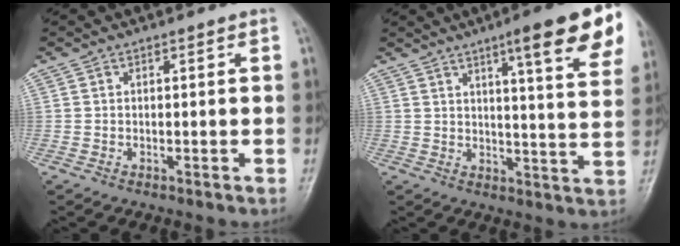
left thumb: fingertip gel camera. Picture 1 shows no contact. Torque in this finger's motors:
{"motor_torque": [0.65, 0.62, 1.86, -0.92, 0.18]}